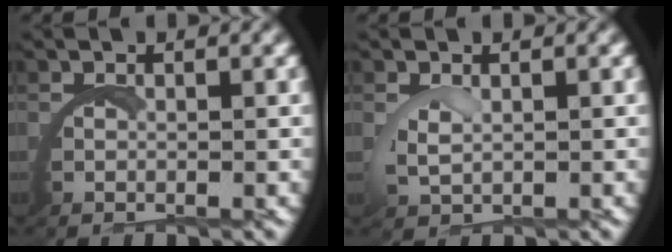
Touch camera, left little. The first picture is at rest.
{"total": 1.4, "force": [0.9, 0.4, 1.0], "torque": [-0.038, -0.009, 0.025]}